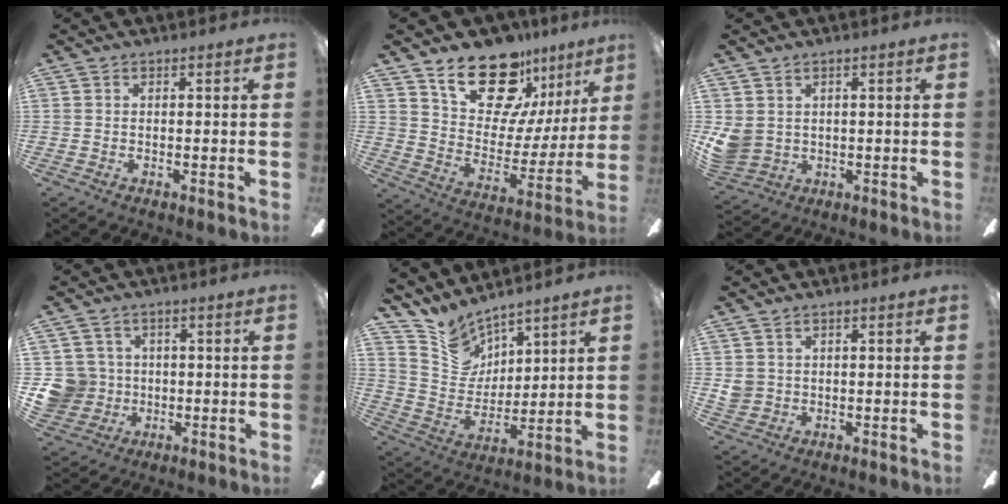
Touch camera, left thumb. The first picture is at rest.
{"total": 19.7, "force": [14.8, 9.7, 8.8], "torque": [-0.139, -0.108, 0.264]}
{"total": 5.1, "force": [1.2, 4.5, 2.1], "torque": [-0.053, 0.001, 0.027]}
{"total": 8.0, "force": [0.1, 7.9, 1.5], "torque": [-0.061, 0.007, 0.007]}
{"total": 11.0, "force": [9.5, 5.4, 1.2], "torque": [-0.061, -0.070, 0.190]}
{"total": 3.2, "force": [1.1, 2.9, 0.8], "torque": [-0.014, 0.004, 0.022]}